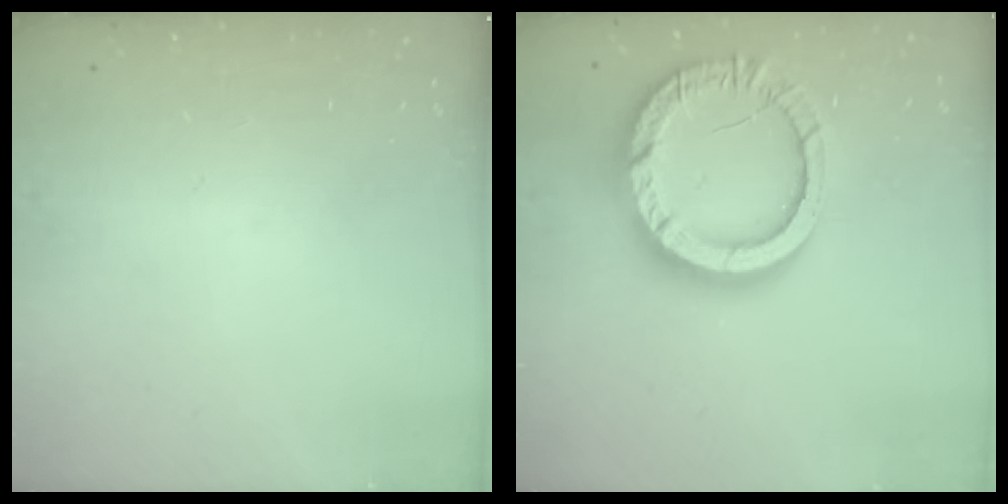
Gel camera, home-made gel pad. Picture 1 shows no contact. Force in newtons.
{"total": 17.9, "press": 17.9, "slide": 1.7}